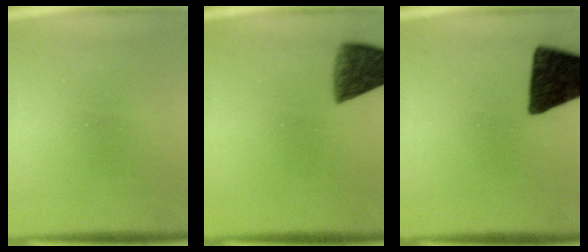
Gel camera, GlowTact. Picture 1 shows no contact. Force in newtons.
{"total": 7.6}
{"total": 15.5}